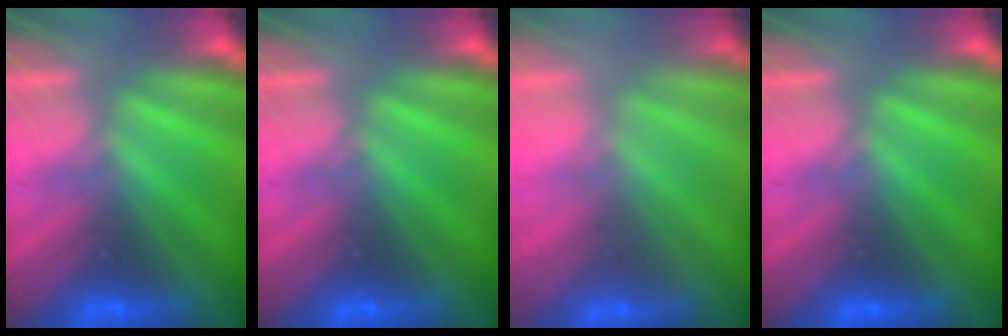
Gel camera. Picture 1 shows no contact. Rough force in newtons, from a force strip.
{"total": 0.0}
{"total": 2.2}
{"total": 0.0}